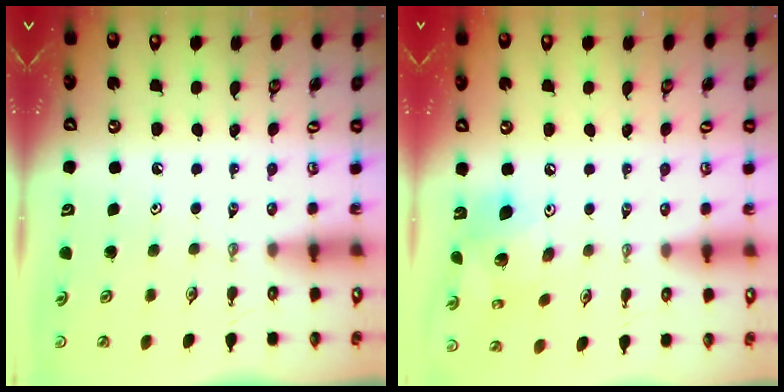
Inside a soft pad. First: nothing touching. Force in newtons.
{"total": 14.3, "press": 14.2, "slide": 1.7}